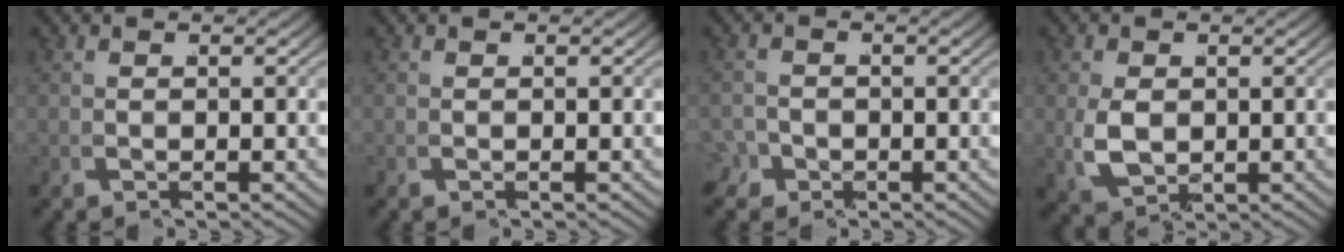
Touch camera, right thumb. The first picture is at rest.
{"total": 0.0}
{"total": 2.0, "force": [-1.3, 1.5, 0.2], "torque": [0.001, -0.011, -0.022]}
{"total": 4.5, "force": [0.2, 3.3, 3.1], "torque": [-0.083, -0.023, 0.027]}